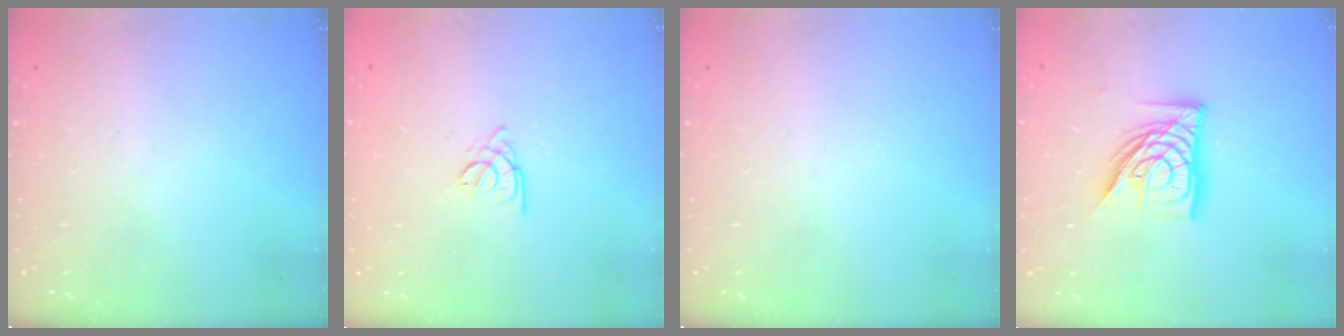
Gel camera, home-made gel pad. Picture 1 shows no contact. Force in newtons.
{"total": 1.6, "press": 1.5, "slide": 0.5}
{"total": 0.0}
{"total": 14.0, "press": 14.0, "slide": 1.1}